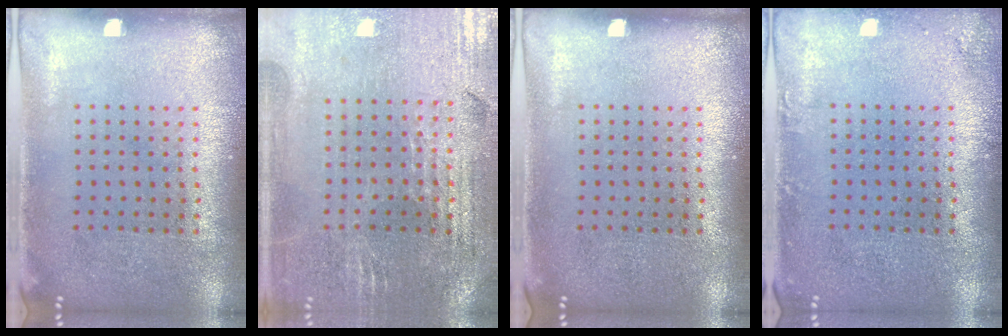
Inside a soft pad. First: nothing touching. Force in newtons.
{"total": 1.8, "press": 1.7, "slide": 0.4}
{"total": 0.0}
{"total": 1.1, "press": 1.1, "slide": 0.1}